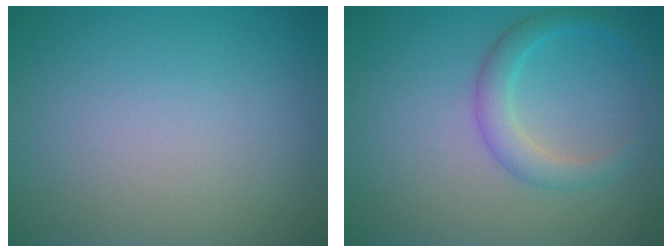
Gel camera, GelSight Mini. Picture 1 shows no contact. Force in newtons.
{"total": 2.6, "press": 2.6, "slide": 0.1}